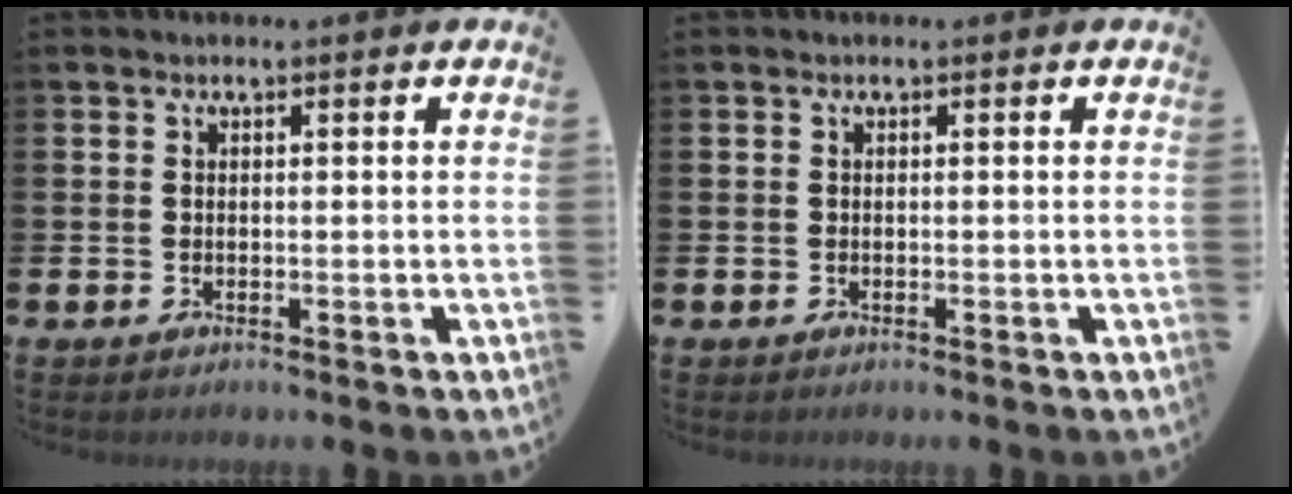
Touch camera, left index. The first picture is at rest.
{"total": 0.0}